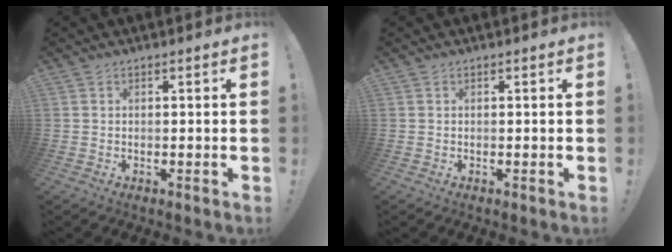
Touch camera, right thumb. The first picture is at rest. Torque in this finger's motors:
{"motor_torque": [-0.08, 0.08, -0.07, 0.00, 0.00]}